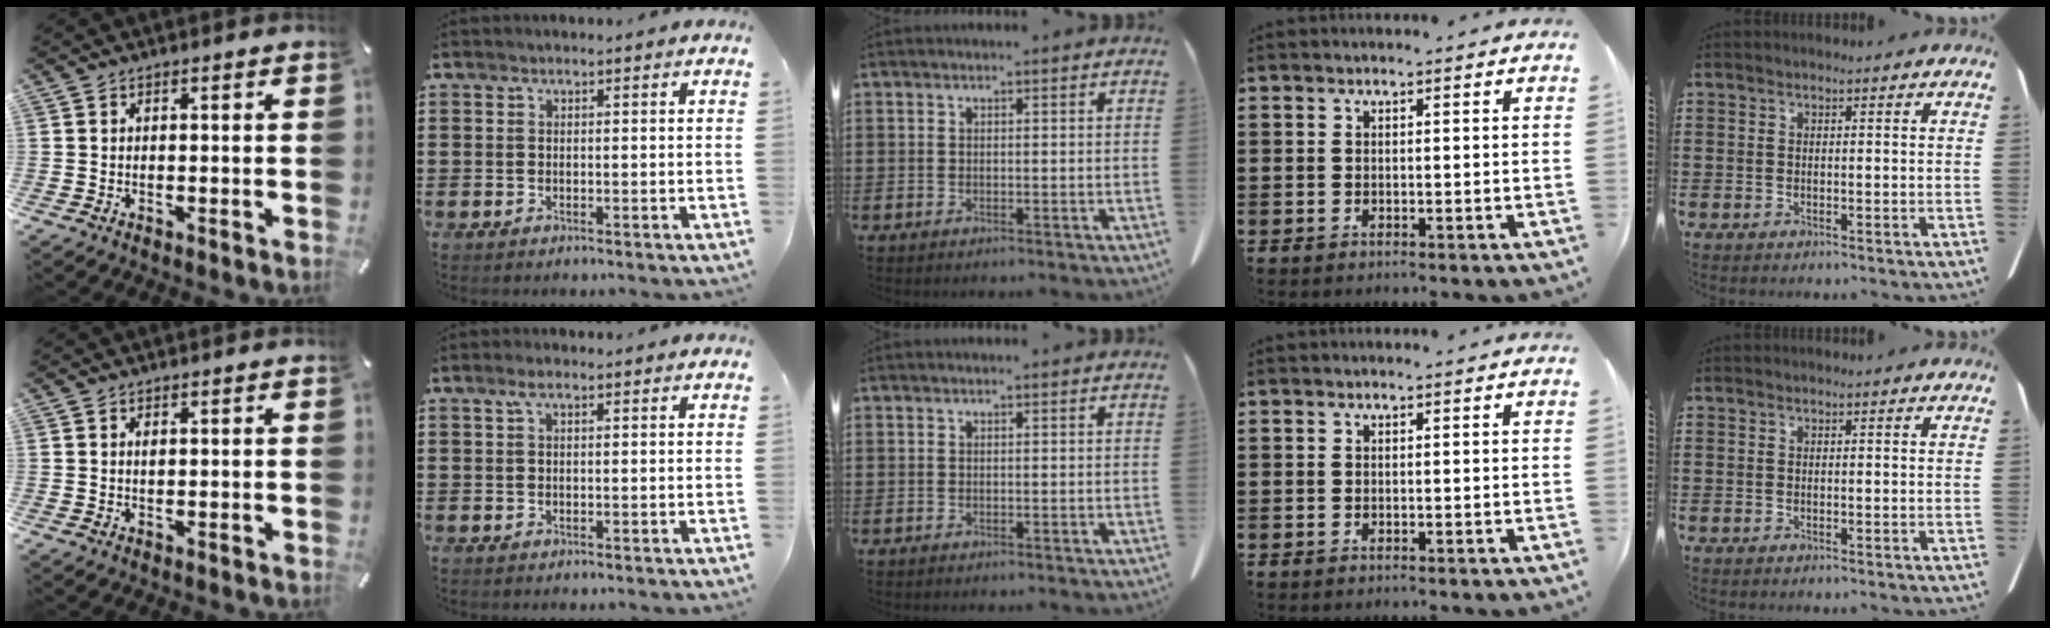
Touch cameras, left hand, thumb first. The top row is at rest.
{"thumb": {"total": 0.8, "force": [0.2, 0.4, 0.7], "torque": [-0.014, 0.000, 0.004]}, "index": {"total": 1.5, "force": [0.5, 0.5, 1.3], "torque": [-0.027, 0.004, 0.009]}}